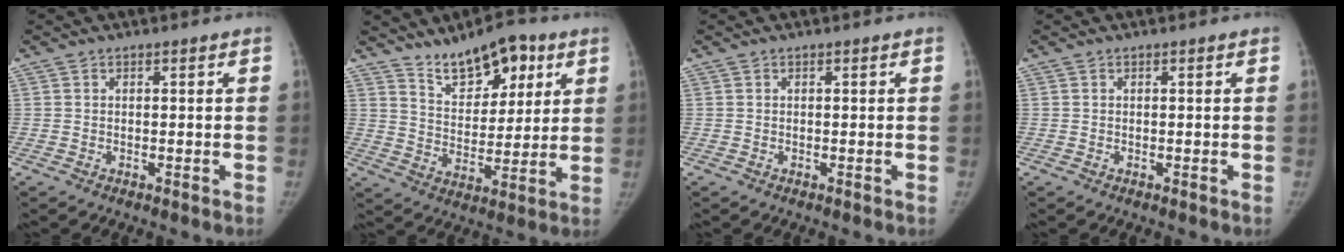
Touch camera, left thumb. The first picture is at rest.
{"total": 12.5, "force": [8.0, 6.2, 7.4], "torque": [-0.080, -0.041, 0.136]}
{"total": 0.0}
{"total": 0.0}